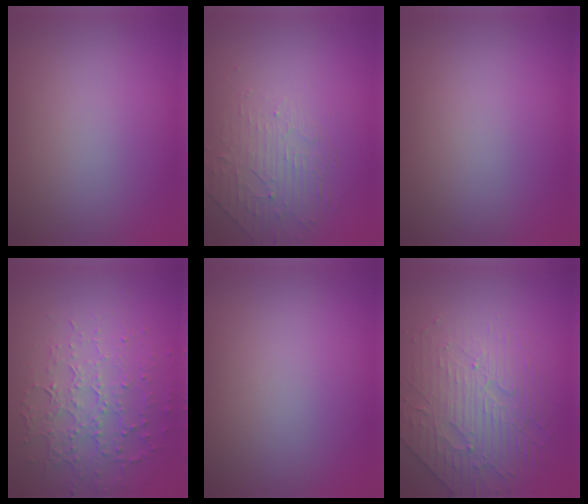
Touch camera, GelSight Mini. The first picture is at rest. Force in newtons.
{"total": 2.1, "press": 1.2, "slide": 1.7}
{"total": 0.0}
{"total": 4.9, "press": 3.5, "slide": 3.4}
{"total": 0.0}
{"total": 4.3, "press": 4.0, "slide": 1.7}